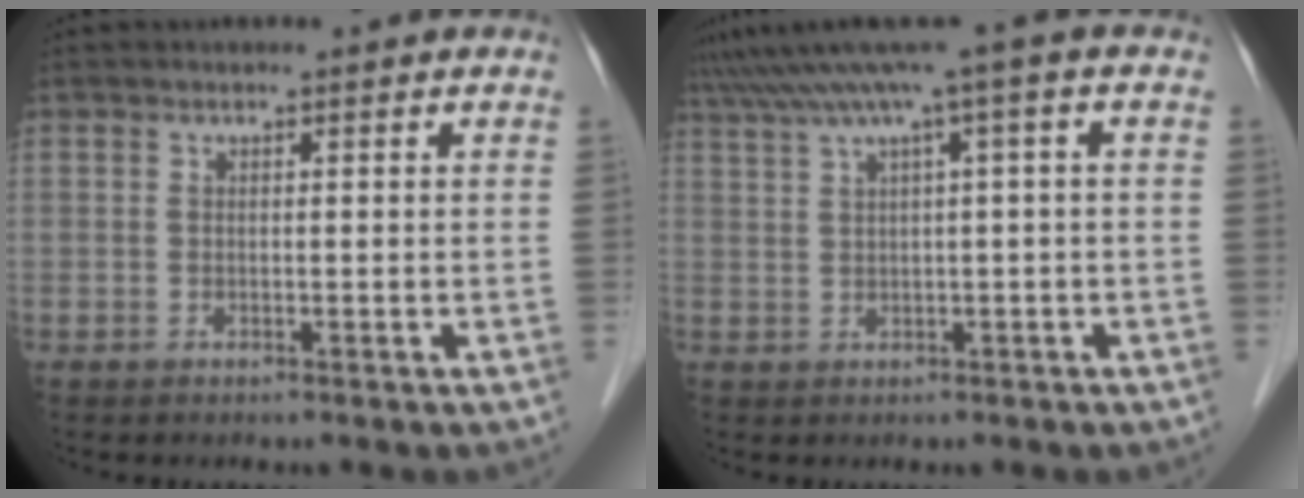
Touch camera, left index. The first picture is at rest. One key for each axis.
{"total": 6.9, "fx": 3.5, "fy": -0.9, "fz": 5.9, "tx": -0.108, "ty": 0.038, "tz": 0.063}